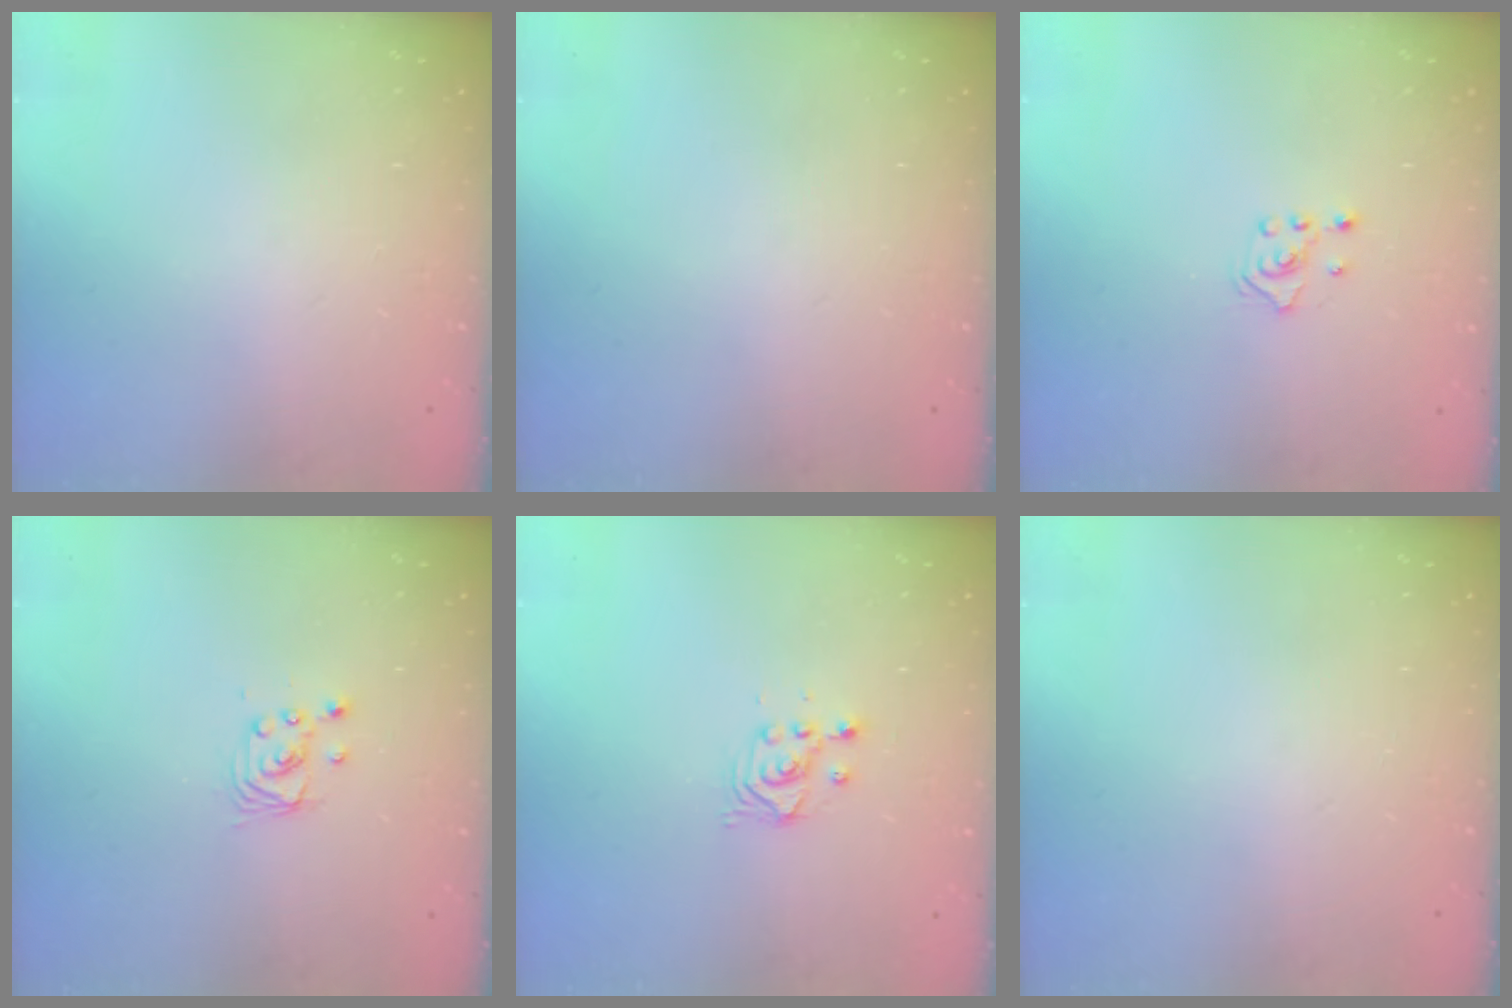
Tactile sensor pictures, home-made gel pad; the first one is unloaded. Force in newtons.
{"total": 0.0}
{"total": 2.4, "press": 2.2, "slide": 0.8}
{"total": 2.9, "press": 2.9, "slide": 0.2}
{"total": 2.5, "press": 2.5, "slide": 0.2}
{"total": 0.0}